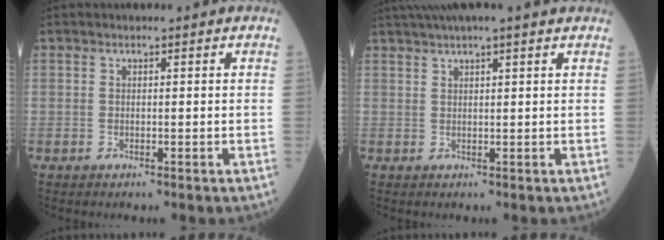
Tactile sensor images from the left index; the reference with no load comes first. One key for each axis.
{"total": 8.0, "fx": 6.5, "fy": -0.1, "fz": 4.6, "tx": -0.078, "ty": 0.039, "tz": 0.089}